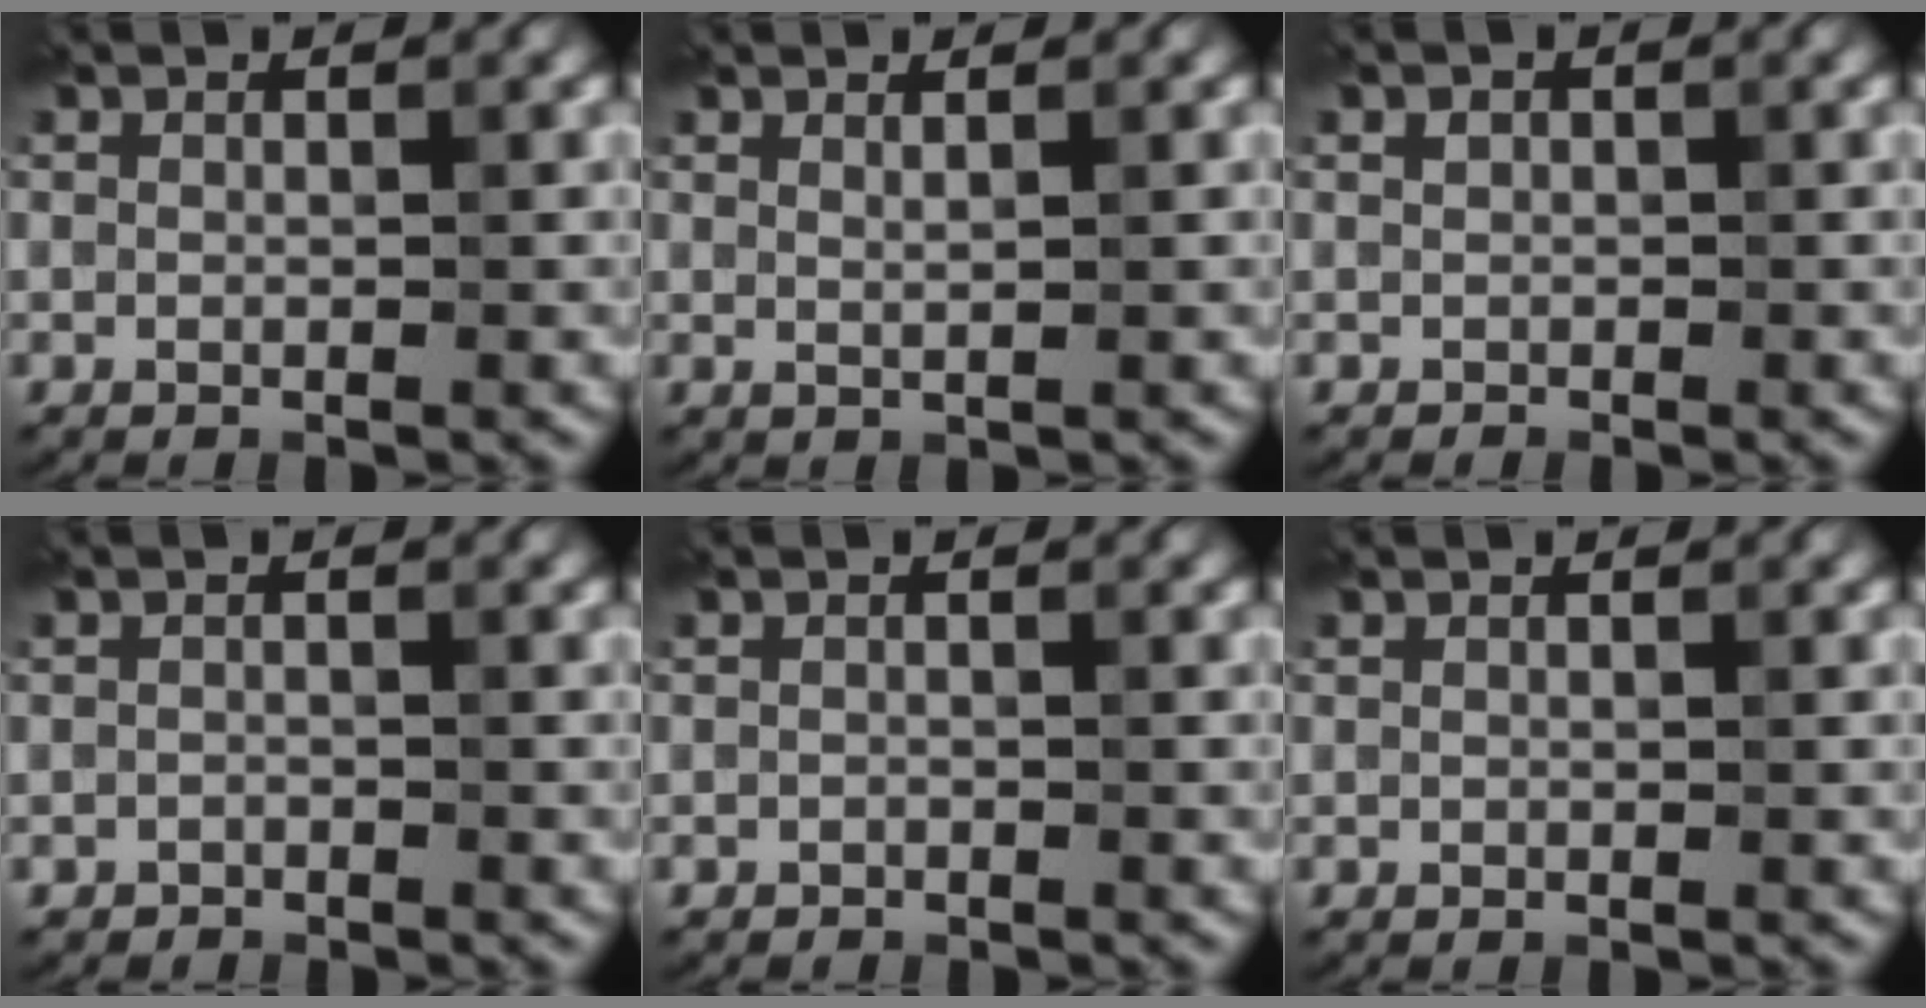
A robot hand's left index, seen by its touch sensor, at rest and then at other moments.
{"total": 1.2, "force": [0.7, 0.4, 0.9], "torque": [-0.009, 0.000, 0.006]}
{"total": 0.6, "force": [-0.1, 0.6, 0.1], "torque": [0.003, -0.003, -0.003]}
{"total": 0.9, "force": [-0.8, 0.3, 0.0], "torque": [0.002, -0.001, -0.016]}
{"total": 0.6, "force": [-0.6, 0.2, 0.0], "torque": [0.001, -0.002, -0.010]}
{"total": 0.0}